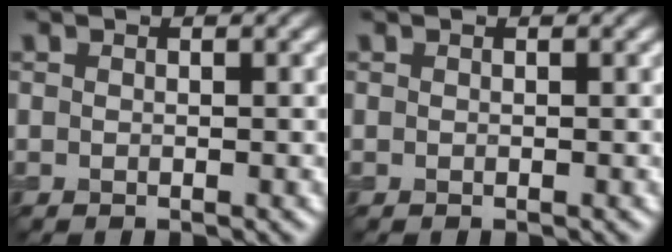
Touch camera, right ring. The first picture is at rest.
{"total": 0.0}